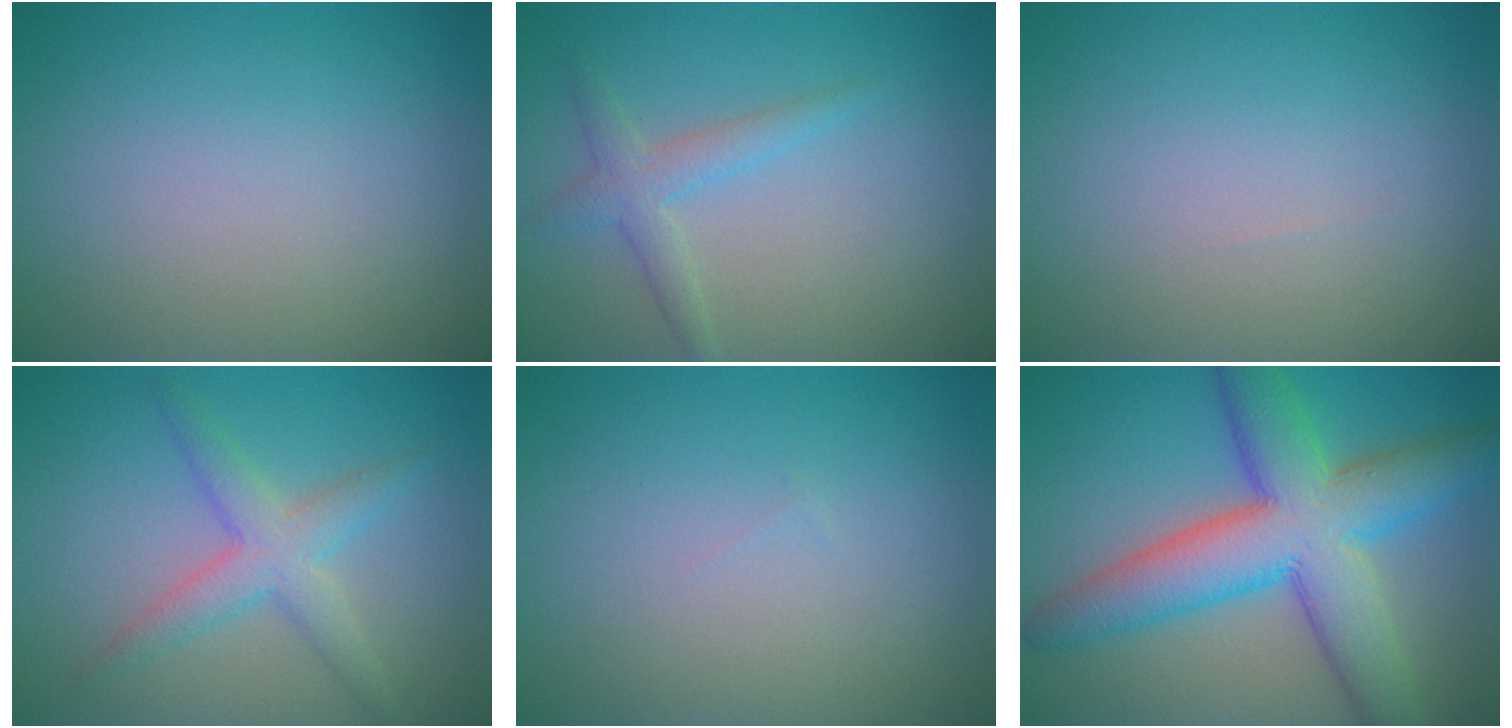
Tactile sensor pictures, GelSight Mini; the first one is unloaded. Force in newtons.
{"total": 2.2, "press": 2.2, "slide": 0.1}
{"total": 0.0}
{"total": 3.5, "press": 3.5, "slide": 0.0}
{"total": 0.0}
{"total": 10.3, "press": 10.3, "slide": 0.2}